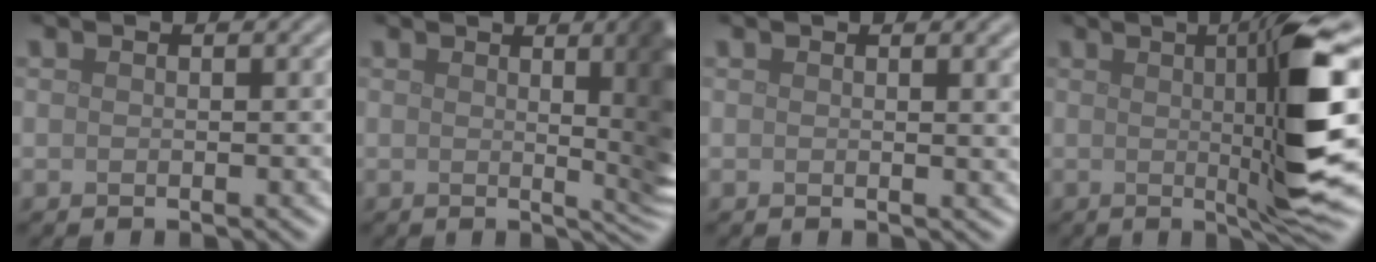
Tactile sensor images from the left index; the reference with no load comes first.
{"total": 9.0, "force": [1.5, 2.7, 8.5], "torque": [-0.061, 0.012, 0.014]}
{"total": 2.9, "force": [1.1, 1.0, 2.5], "torque": [-0.017, 0.005, 0.013]}
{"total": 10.4, "force": [0.9, 1.3, 10.3], "torque": [-0.138, -0.001, 0.023]}